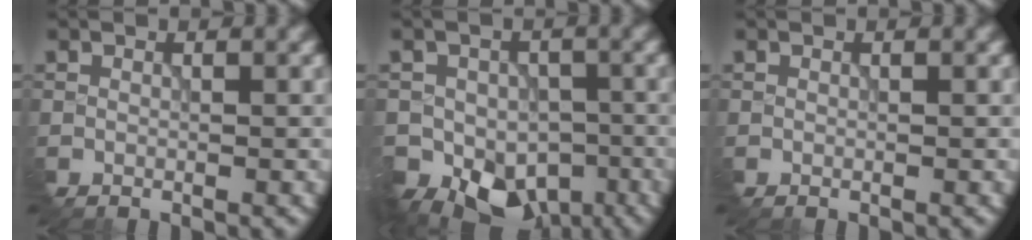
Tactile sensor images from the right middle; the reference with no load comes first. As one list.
[{"total": 9.1, "force": [-4.8, 7.1, 3.1], "torque": [-0.031, -0.030, -0.074]}, {"total": 0.0}]